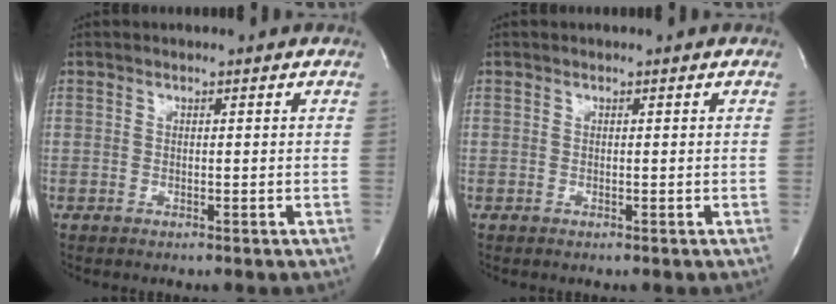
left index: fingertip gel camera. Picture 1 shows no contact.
{"total": 0.0}